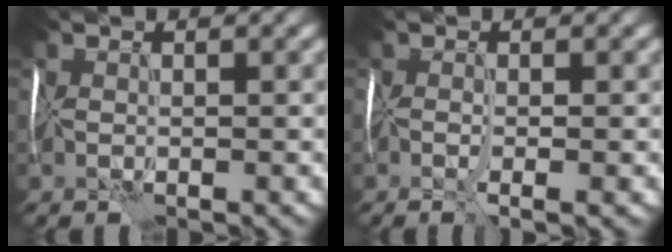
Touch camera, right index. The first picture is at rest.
{"total": 2.1, "force": [-1.0, 0.5, 1.8], "torque": [-0.029, -0.003, -0.004]}